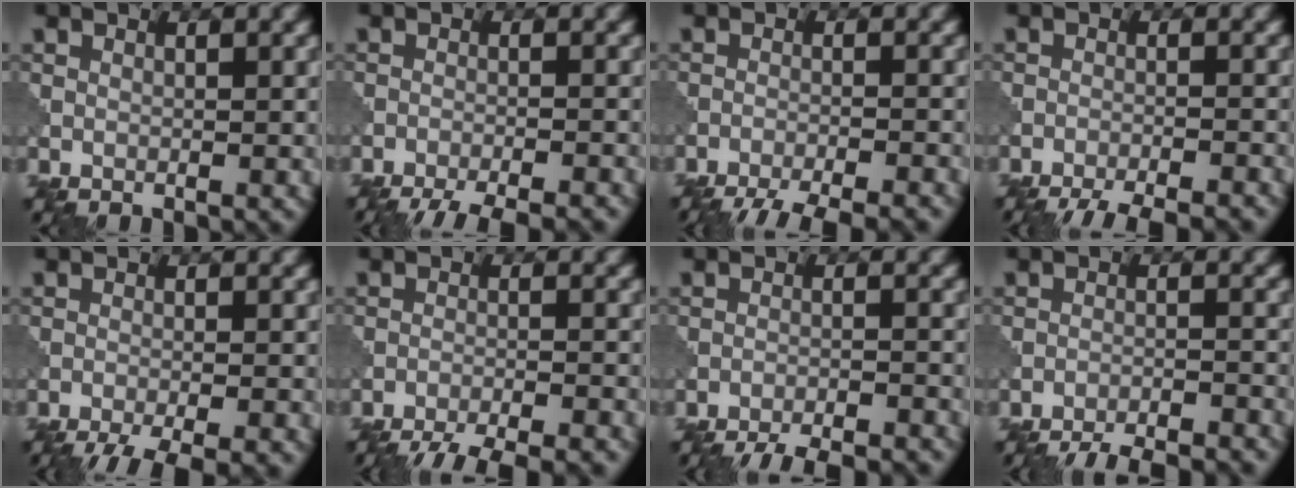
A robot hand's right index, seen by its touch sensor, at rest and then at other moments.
{"total": 6.8, "force": [-6.2, 1.1, 2.6], "torque": [-0.035, -0.007, -0.091]}
{"total": 7.8, "force": [-7.0, 1.2, 3.0], "torque": [-0.042, -0.011, -0.105]}
{"total": 7.7, "force": [-7.1, 1.3, 2.6], "torque": [-0.032, -0.003, -0.102]}
{"total": 5.6, "force": [-4.3, 0.9, 3.4], "torque": [-0.047, -0.017, -0.074]}
{"total": 8.8, "force": [-8.1, 1.5, 3.0], "torque": [-0.041, -0.009, -0.119]}
{"total": 9.1, "force": [-8.6, 1.7, 2.5], "torque": [-0.028, 0.000, -0.119]}
{"total": 10.3, "force": [-9.8, 2.0, 2.6], "torque": [-0.025, 0.001, -0.132]}